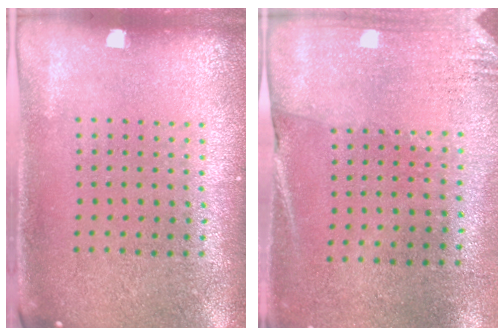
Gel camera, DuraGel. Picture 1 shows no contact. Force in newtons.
{"total": 2.7, "press": 2.4, "slide": 1.3}